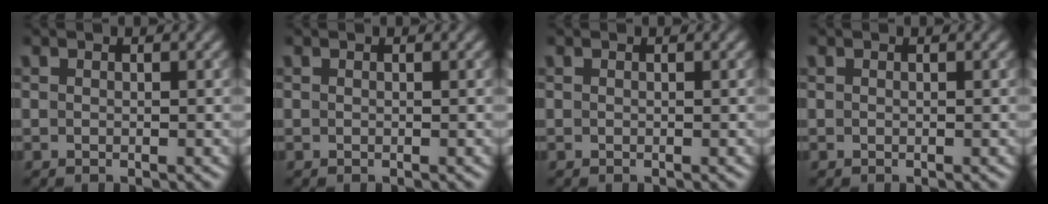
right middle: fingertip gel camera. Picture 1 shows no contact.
{"total": 0.0}
{"total": 0.0}
{"total": 0.0}